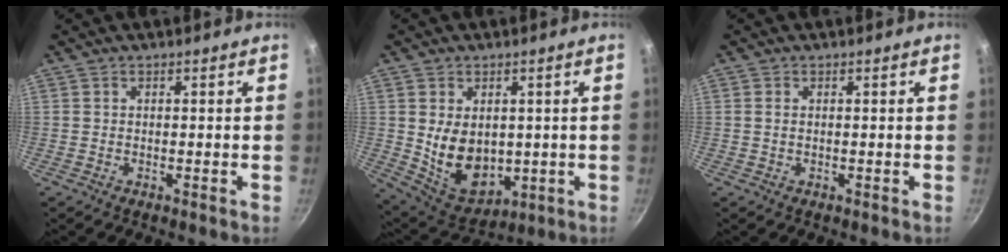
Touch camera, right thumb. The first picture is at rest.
{"total": 11.7, "force": [0.7, 8.4, 8.1], "torque": [-0.109, -0.024, 0.041]}
{"total": 0.9, "force": [0.2, 0.5, 0.7], "torque": [-0.014, 0.001, 0.002]}